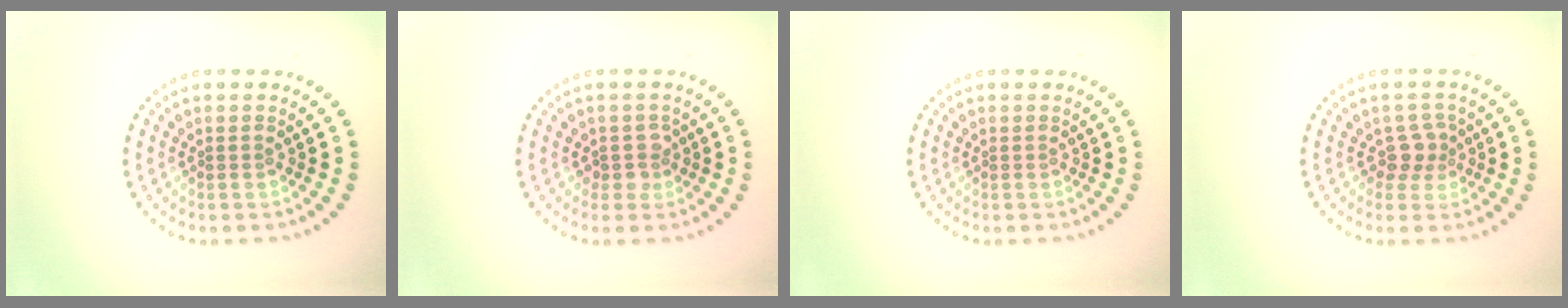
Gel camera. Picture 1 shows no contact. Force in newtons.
{"total": 1.6, "press": 1.3, "slide": 0.9}
{"total": 0.0}
{"total": 2.1, "press": 1.6, "slide": 1.3}